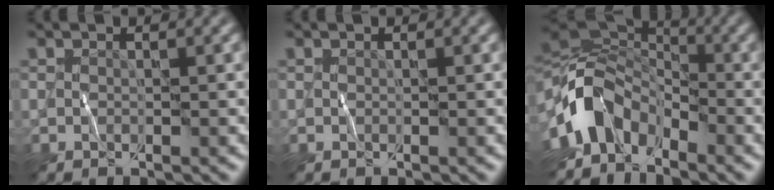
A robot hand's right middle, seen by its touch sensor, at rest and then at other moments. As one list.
[{"total": 0.0}, {"total": 7.6, "force": [-4.0, 4.7, 4.4], "torque": [-0.073, 0.002, -0.087]}]